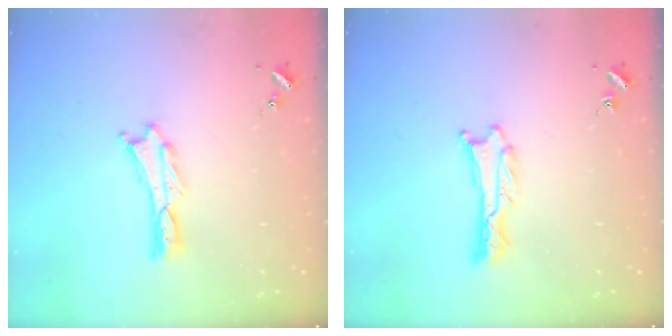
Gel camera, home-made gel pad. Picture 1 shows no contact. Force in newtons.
{"total": 0.9, "press": 0.8, "slide": 0.1}